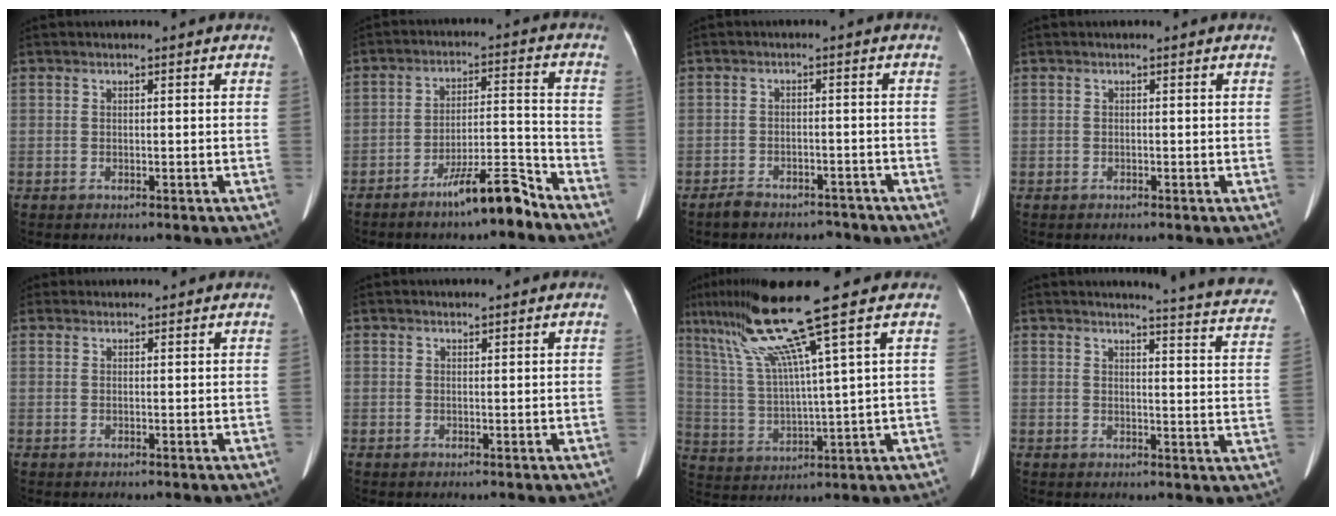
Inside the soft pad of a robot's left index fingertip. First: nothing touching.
{"total": 8.5, "force": [-6.8, 0.5, 5.2], "torque": [-0.085, 0.002, -0.118]}
{"total": 6.1, "force": [-5.3, 2.5, 1.8], "torque": [-0.033, 0.004, -0.071]}
{"total": 0.0}
{"total": 1.9, "force": [1.9, 0.6, -0.1], "torque": [-0.003, 0.017, 0.031]}
{"total": 0.8, "force": [0.8, -0.1, 0.1], "torque": [-0.011, 0.000, 0.016]}
{"total": 14.2, "force": [8.8, -2.6, 10.9], "torque": [-0.203, 0.009, 0.162]}
{"total": 16.4, "force": [15.9, 0.5, 4.0], "torque": [-0.031, -0.103, 0.149]}